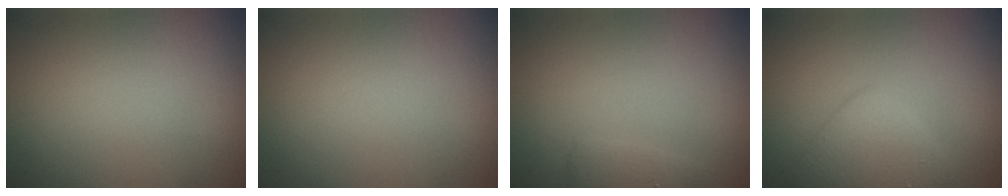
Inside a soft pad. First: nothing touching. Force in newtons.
{"total": 0.0}
{"total": 1.3, "press": 1.3, "slide": 0.1}
{"total": 3.3, "press": 3.3, "slide": 0.2}